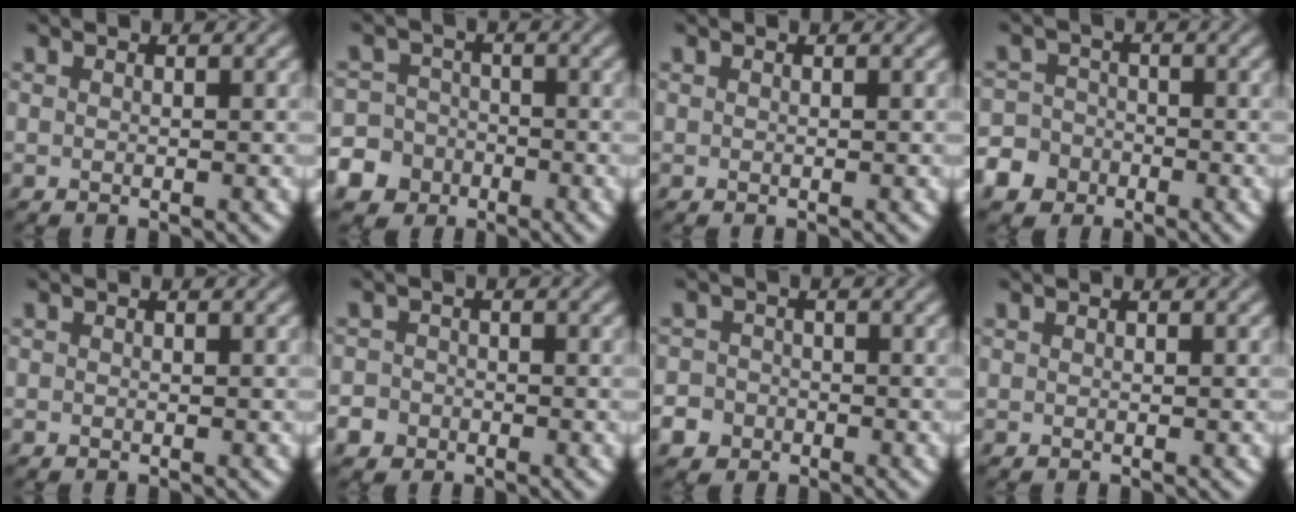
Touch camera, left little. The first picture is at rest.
{"total": 7.7, "force": [-4.5, 6.1, 1.3], "torque": [-0.025, -0.018, -0.100]}
{"total": 0.0}
{"total": 5.8, "force": [-3.5, 4.5, 1.1], "torque": [-0.013, -0.013, -0.076]}
{"total": 0.0}
{"total": 2.8, "force": [-1.5, 2.3, 0.5], "torque": [0.005, -0.001, -0.032]}
{"total": 4.2, "force": [-2.2, 3.4, 0.8], "torque": [0.002, -0.005, -0.049]}
{"total": 0.0}